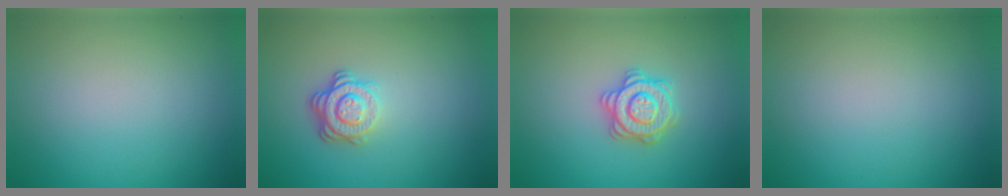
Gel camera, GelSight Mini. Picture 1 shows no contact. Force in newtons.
{"total": 3.7, "press": 2.7, "slide": 2.5}
{"total": 3.1, "press": 3.0, "slide": 0.5}
{"total": 0.0}